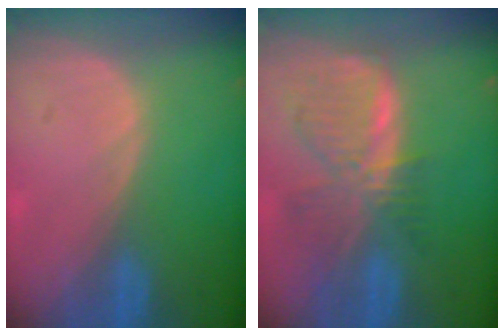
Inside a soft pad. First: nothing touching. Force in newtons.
{"total": 8.4, "press": 7.3, "slide": 4.0}